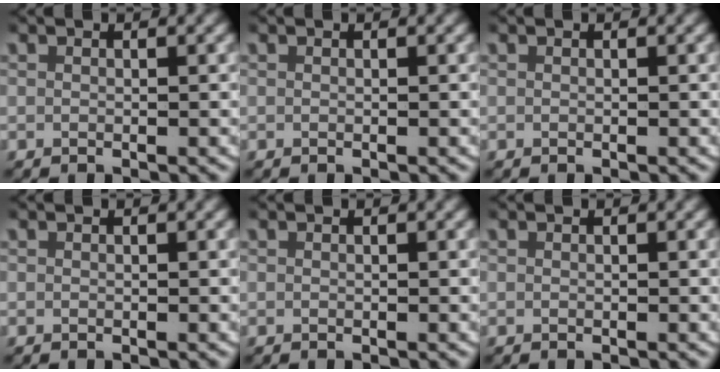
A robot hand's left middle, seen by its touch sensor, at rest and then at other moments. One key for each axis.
{"total": 0.0}
{"total": 0.0}
{"total": 0.0}
{"total": 0.0}
{"total": 0.0}